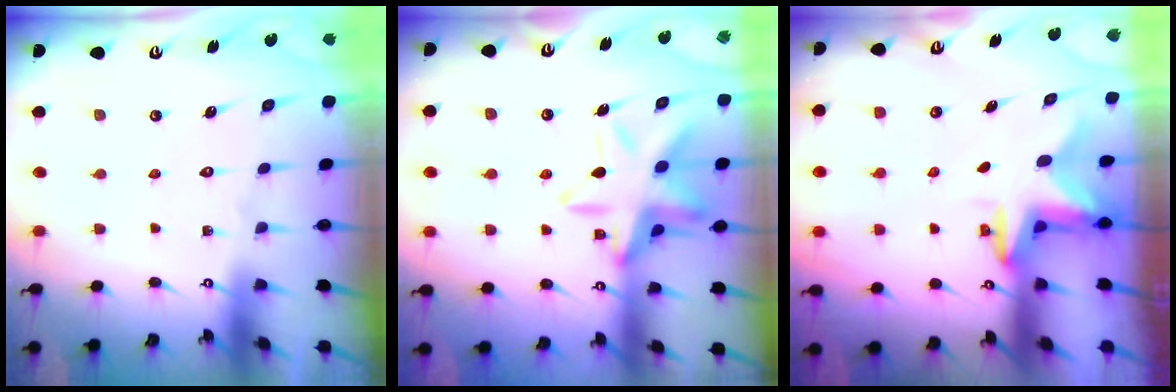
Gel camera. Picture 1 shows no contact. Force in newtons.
{"total": 16.1, "press": 16.1, "slide": 1.3}
{"total": 2.8, "press": 2.7, "slide": 0.5}